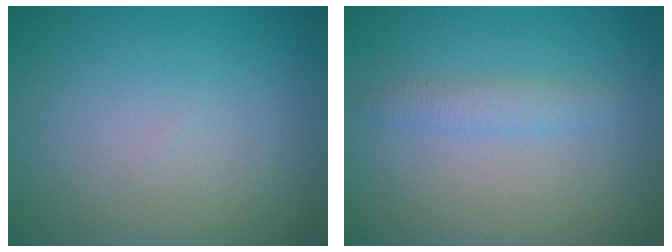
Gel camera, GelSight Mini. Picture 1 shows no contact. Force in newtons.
{"total": 1.6, "press": 1.6, "slide": 0.1}